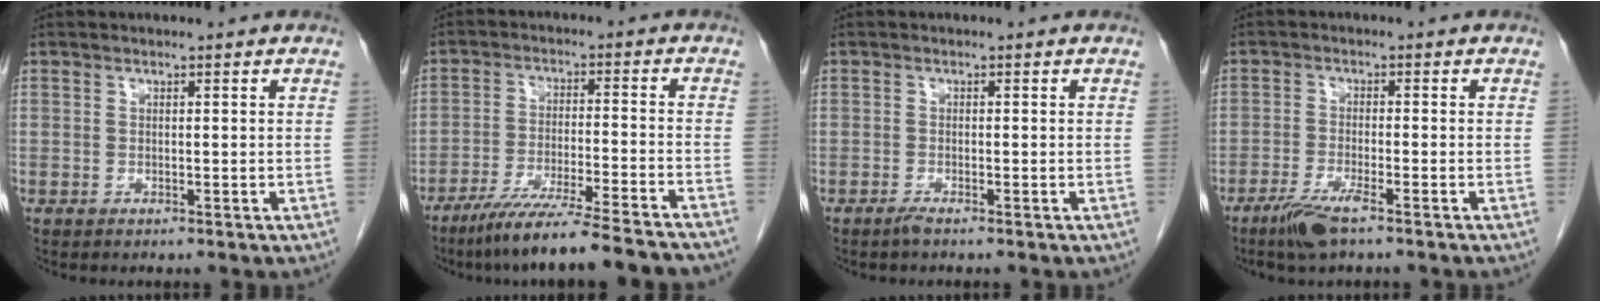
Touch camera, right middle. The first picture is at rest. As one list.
[{"total": 17.6, "force": [-15.3, -0.3, 8.7], "torque": [-0.119, -0.036, -0.233]}, {"total": 1.0, "force": [-0.8, -0.2, 0.6], "torque": [-0.015, -0.002, -0.017]}, {"total": 4.8, "force": [-3.3, 0.1, 3.5], "torque": [-0.075, -0.012, -0.064]}]